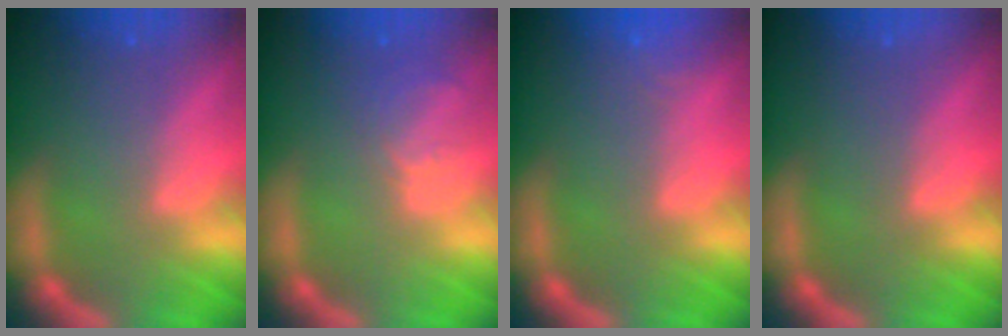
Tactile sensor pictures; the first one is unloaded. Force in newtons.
{"total": 2.9}
{"total": 1.9}
{"total": 0.0}